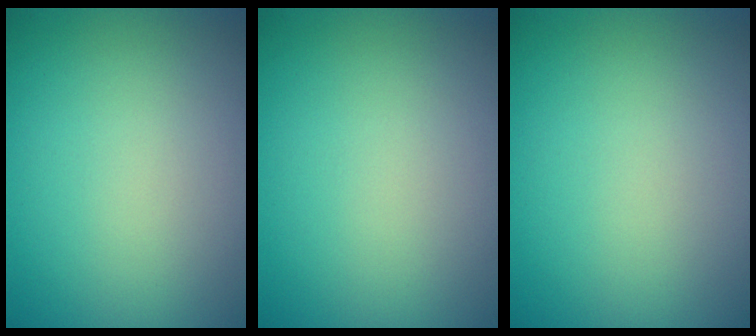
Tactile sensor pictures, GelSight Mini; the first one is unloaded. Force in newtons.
{"total": 0.0}
{"total": 0.0}